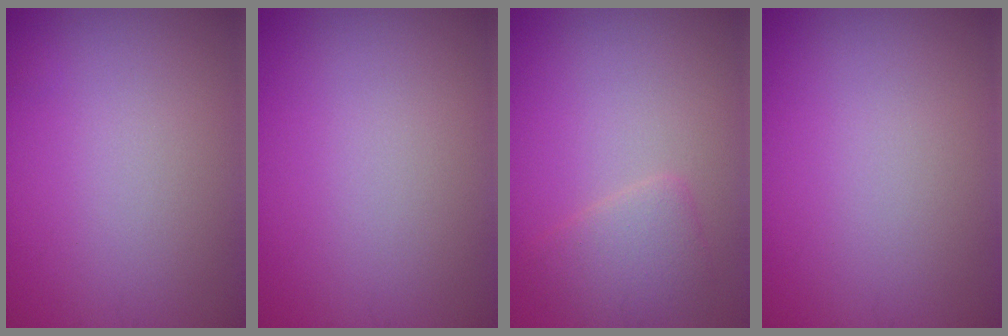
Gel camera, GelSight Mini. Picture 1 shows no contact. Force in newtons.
{"total": 0.0}
{"total": 2.5, "press": 2.5, "slide": 0.2}
{"total": 0.0}